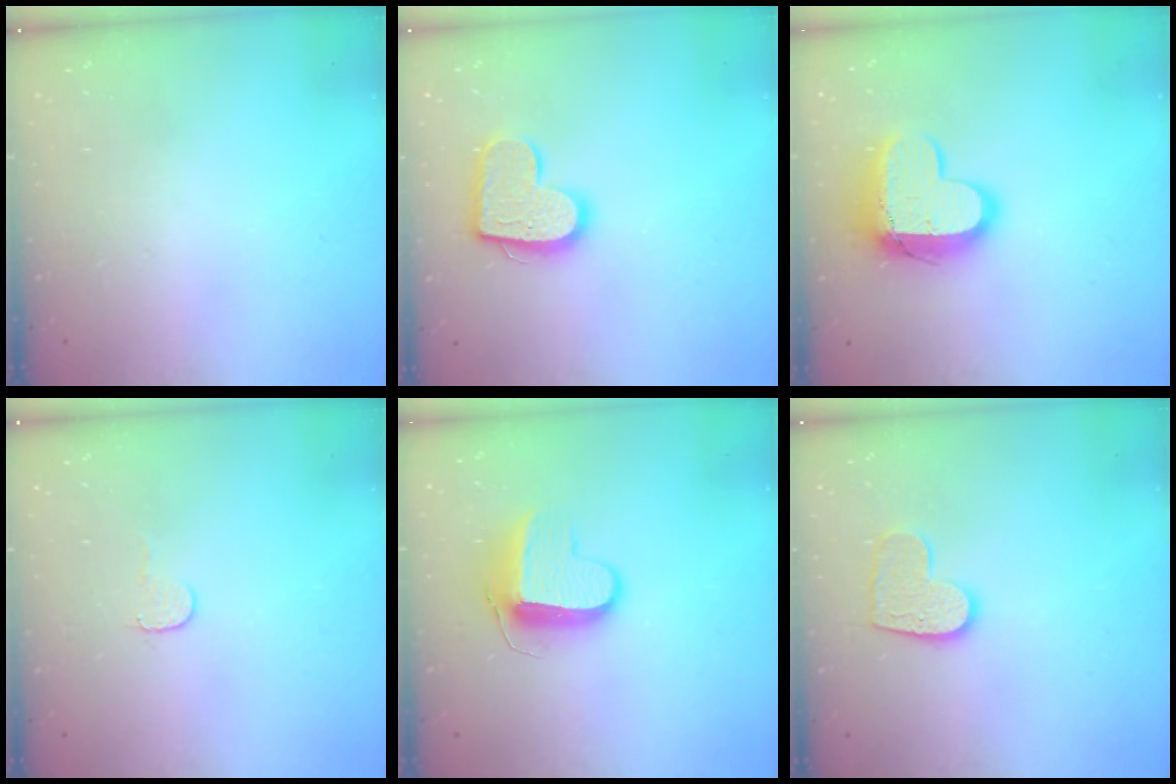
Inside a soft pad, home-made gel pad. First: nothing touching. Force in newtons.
{"total": 14.5, "press": 14.5, "slide": 0.8}
{"total": 14.1, "press": 14.1, "slide": 1.1}
{"total": 4.0, "press": 4.0, "slide": 0.5}
{"total": 11.2, "press": 11.2, "slide": 0.8}
{"total": 9.8, "press": 9.8, "slide": 0.3}